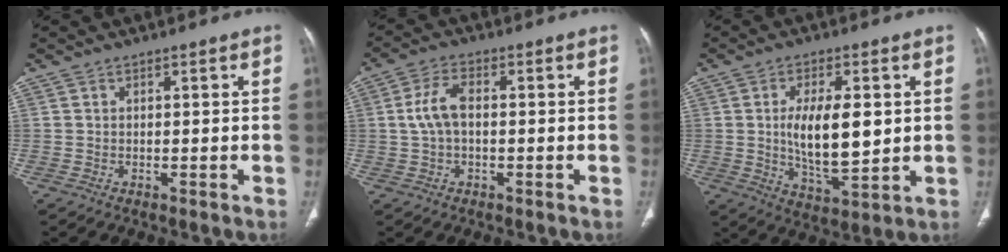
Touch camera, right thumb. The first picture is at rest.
{"total": 5.8, "force": [0.1, 3.2, 4.9], "torque": [-0.106, 0.017, -0.002]}
{"total": 12.2, "force": [1.2, 5.2, 11.0], "torque": [-0.173, -0.021, 0.025]}